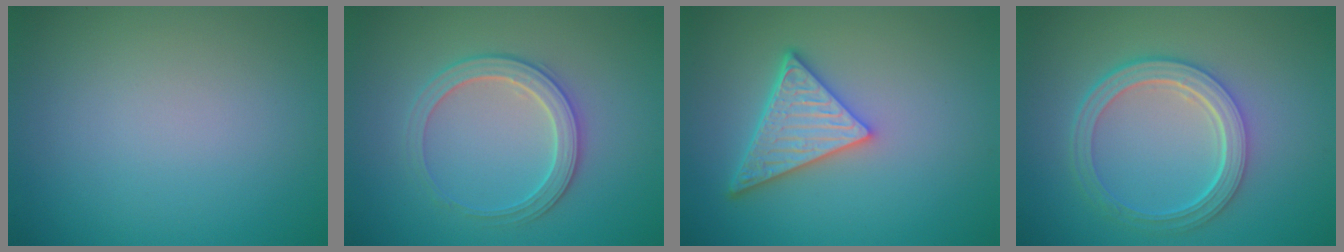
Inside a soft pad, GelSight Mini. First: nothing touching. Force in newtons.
{"total": 2.8, "press": 2.8, "slide": 0.3}
{"total": 4.8, "press": 4.2, "slide": 2.4}
{"total": 5.0, "press": 3.8, "slide": 3.3}